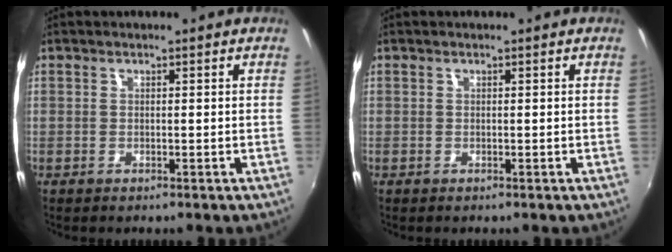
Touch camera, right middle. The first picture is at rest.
{"total": 0.0}